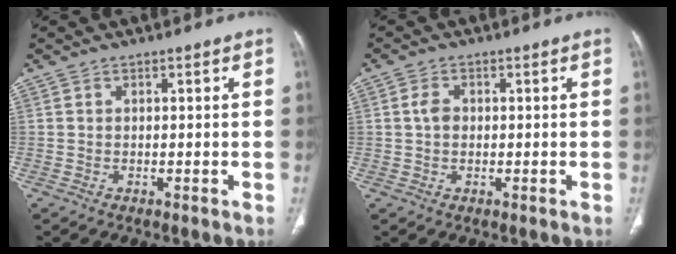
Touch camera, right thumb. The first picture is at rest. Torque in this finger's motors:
{"motor_torque": [0.03, -0.48, 0.20, -0.43, -0.01]}